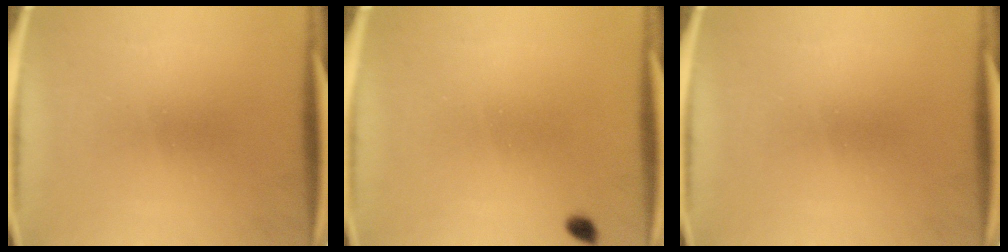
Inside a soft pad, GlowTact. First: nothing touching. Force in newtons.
{"total": 1.1}
{"total": 0.0}